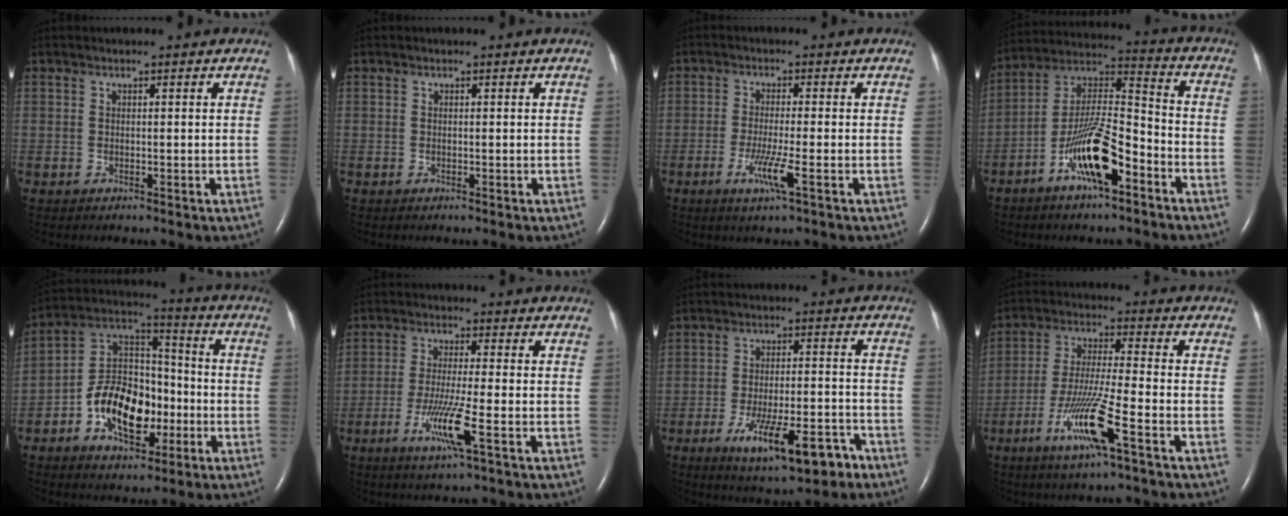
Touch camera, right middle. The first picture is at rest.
{"total": 0.0}
{"total": 4.5, "force": [-1.9, -0.4, 4.1], "torque": [-0.085, -0.013, -0.038]}
{"total": 13.1, "force": [-6.7, 2.9, 10.9], "torque": [-0.214, 0.007, -0.121]}
{"total": 13.5, "force": [-4.8, 7.5, 10.2], "torque": [-0.202, 0.026, -0.079]}
{"total": 7.1, "force": [-3.0, -0.6, 6.4], "torque": [-0.130, -0.020, -0.058]}
{"total": 11.6, "force": [-6.8, 2.9, 9.0], "torque": [-0.151, -0.004, -0.101]}
{"total": 11.0, "force": [-5.3, -0.2, 9.6], "torque": [-0.191, -0.017, -0.105]}